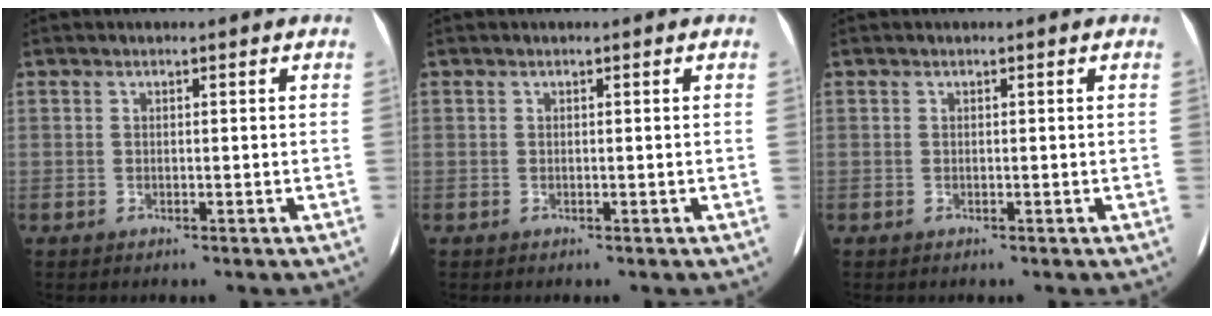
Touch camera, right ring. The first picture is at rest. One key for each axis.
{"total": 0.0}
{"total": 0.0}